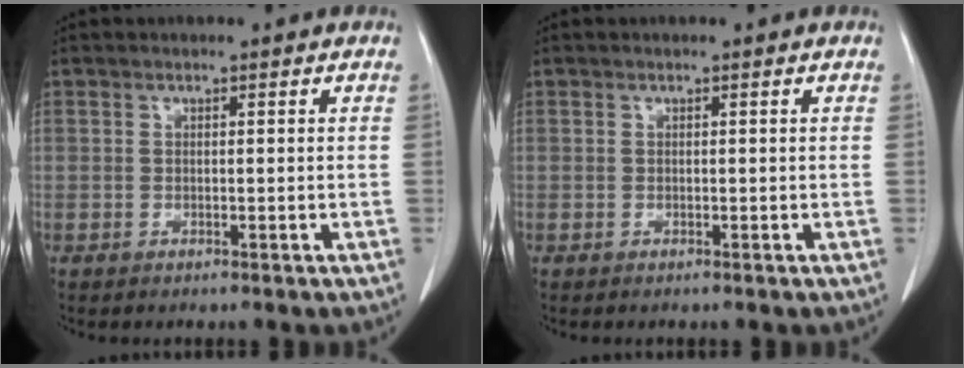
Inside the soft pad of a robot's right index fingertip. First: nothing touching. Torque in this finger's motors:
{"motor_torque": [0.00, -0.01, 0.00, 0.00]}